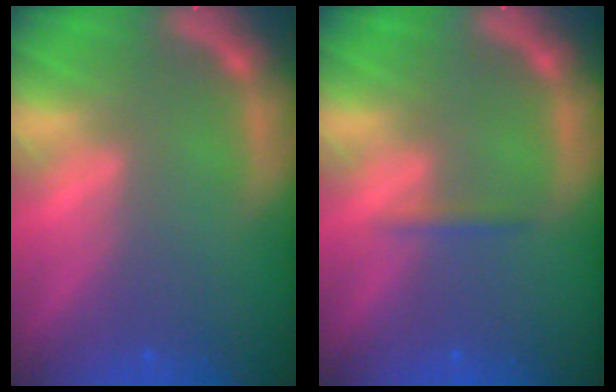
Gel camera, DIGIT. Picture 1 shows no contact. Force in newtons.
{"total": 0.9}